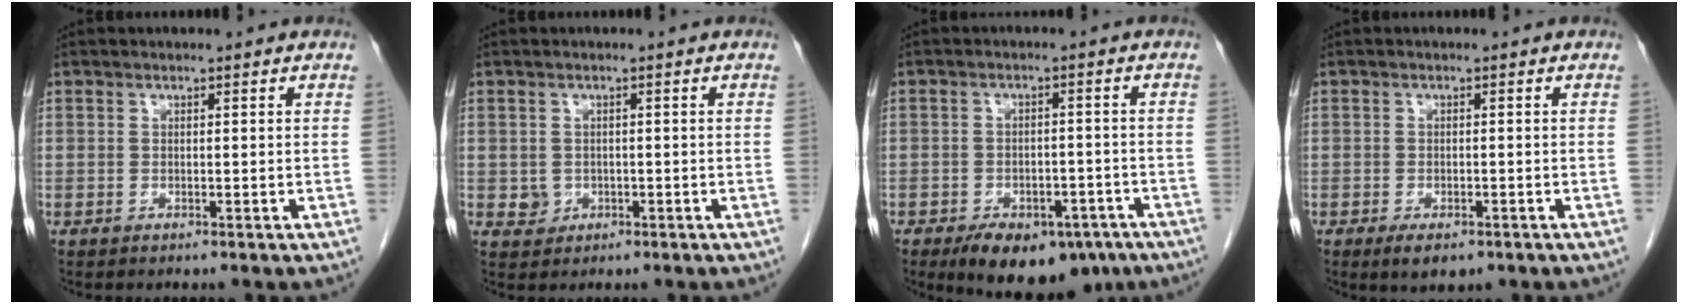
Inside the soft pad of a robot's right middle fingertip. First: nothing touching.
{"total": 2.0, "force": [-0.3, 1.9, 0.6], "torque": [-0.006, 0.004, 0.002]}
{"total": 12.1, "force": [-8.1, 6.3, 6.5], "torque": [-0.090, 0.004, -0.114]}
{"total": 3.7, "force": [-2.3, 1.6, 2.4], "torque": [-0.038, -0.005, -0.029]}